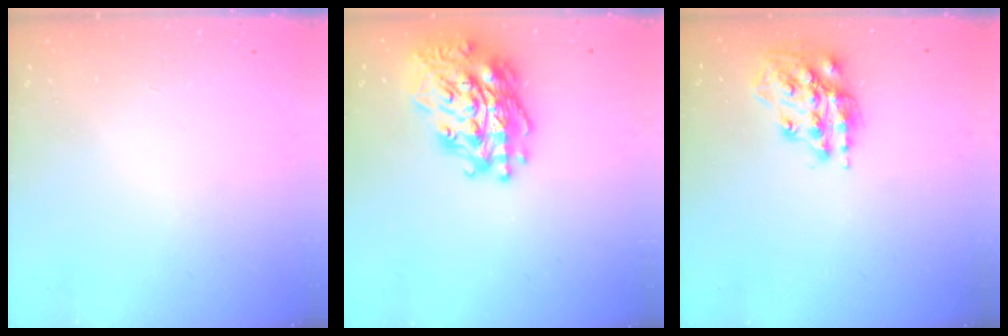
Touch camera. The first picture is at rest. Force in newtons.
{"total": 23.0, "press": 22.8, "slide": 2.4}
{"total": 16.1, "press": 16.1, "slide": 1.5}